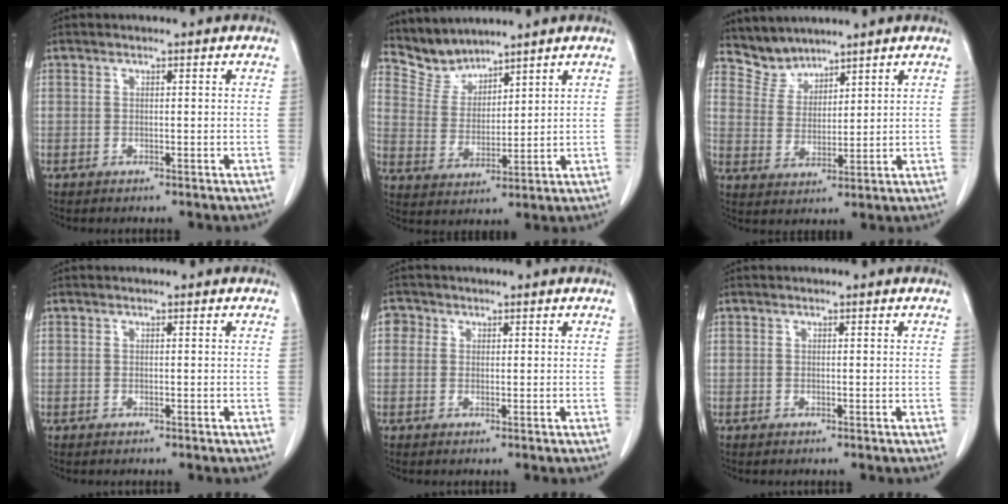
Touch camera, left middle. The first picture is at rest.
{"total": 5.7, "force": [5.6, 1.0, -0.5], "torque": [0.006, 0.003, 0.126]}
{"total": 4.7, "force": [4.5, 1.2, -0.6], "torque": [0.010, 0.005, 0.099]}
{"total": 0.0}
{"total": 1.8, "force": [0.6, 1.6, 0.4], "torque": [0.001, 0.005, 0.004]}
{"total": 0.0}